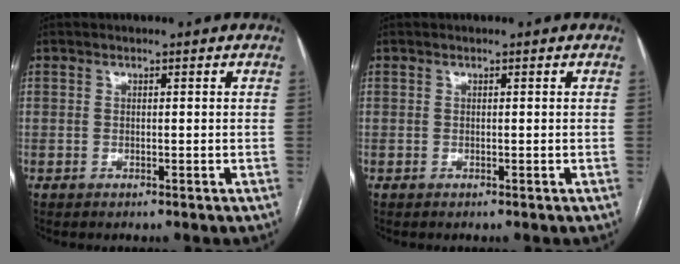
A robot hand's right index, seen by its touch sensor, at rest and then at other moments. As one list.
[{"total": 0.0}]